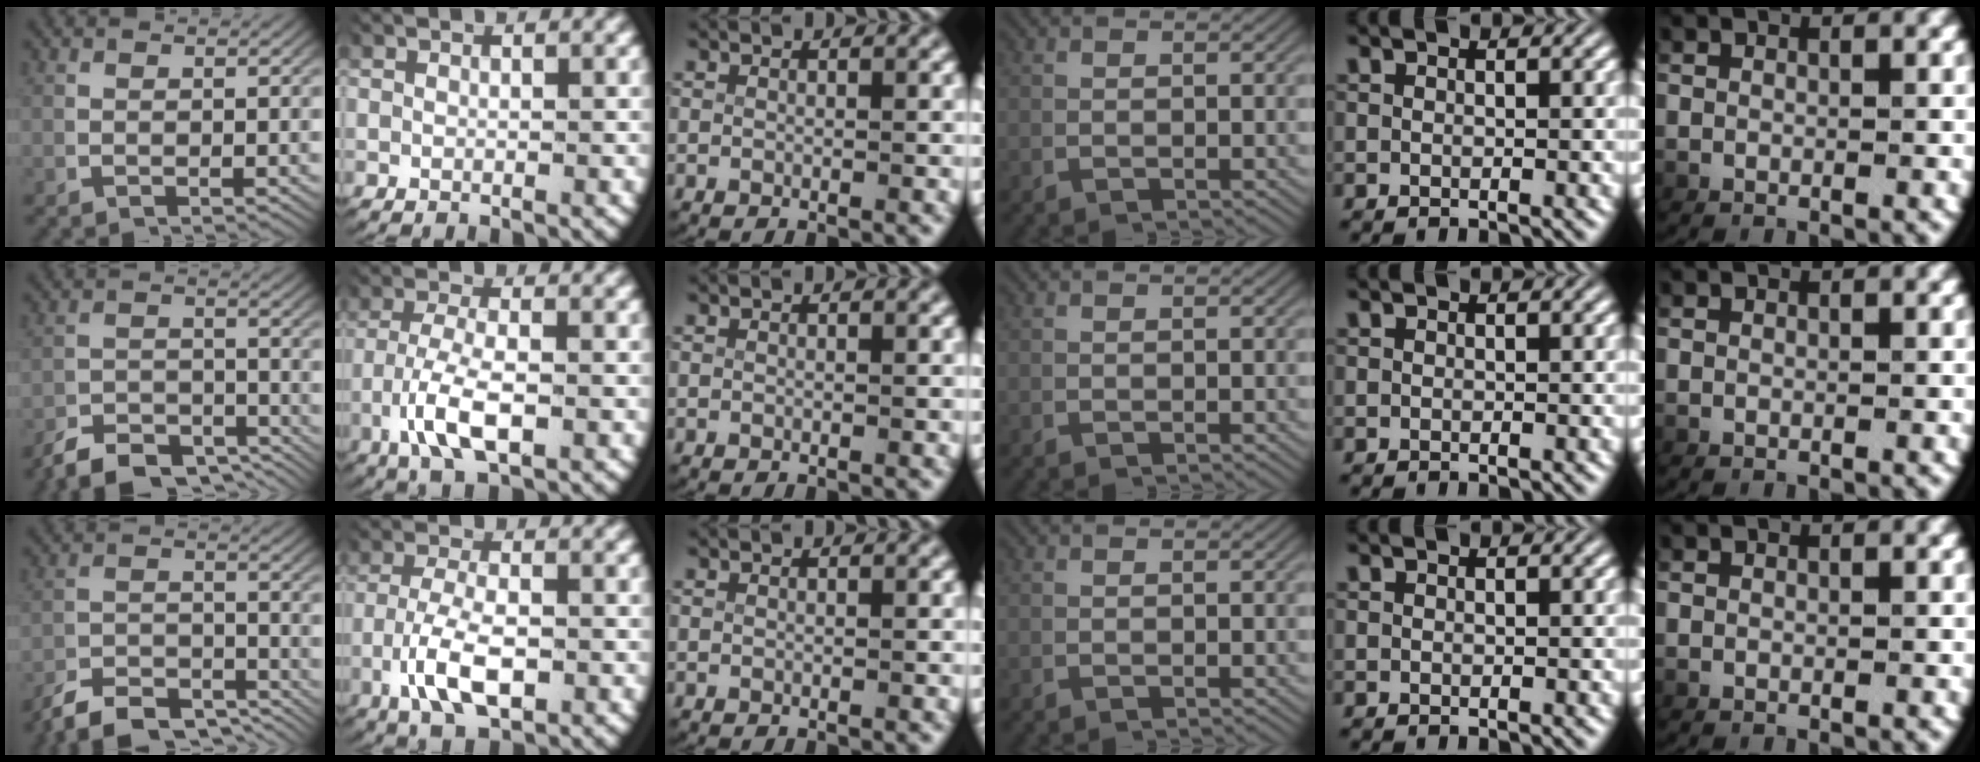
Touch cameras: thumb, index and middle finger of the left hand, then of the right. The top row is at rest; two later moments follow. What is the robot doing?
{"motion": "grasp_and_lifting", "object": "card"}